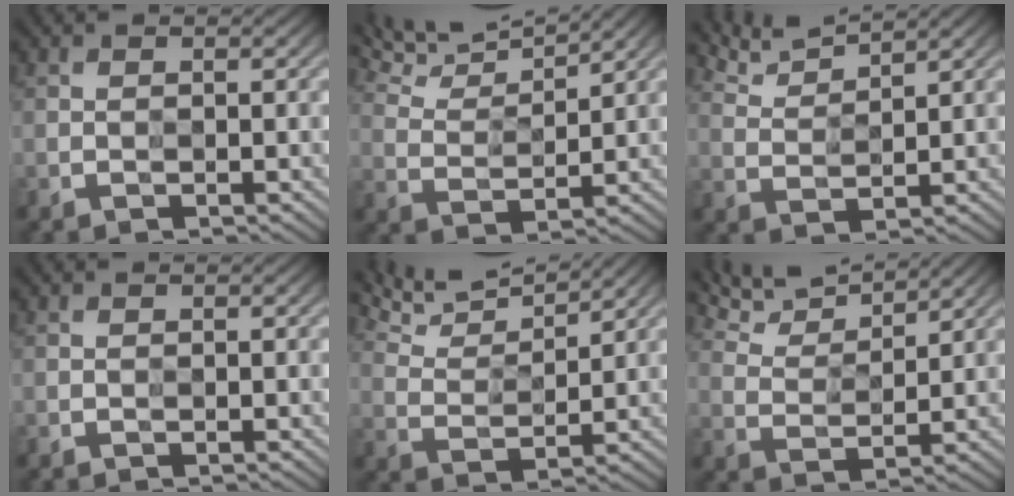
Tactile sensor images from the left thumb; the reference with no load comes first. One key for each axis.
{"total": 9.3, "fx": 8.5, "fy": 1.4, "fz": 3.5, "tx": -0.068, "ty": -0.003, "tz": 0.133}
{"total": 4.7, "fx": 4.6, "fy": 0.4, "fz": 0.9, "tx": -0.037, "ty": 0.007, "tz": 0.101}
{"total": 0.0}
{"total": 8.4, "fx": 7.8, "fy": 1.3, "fz": 2.8, "tx": -0.070, "ty": 0.005, "tz": 0.129}
{"total": 7.9, "fx": 7.4, "fy": 1.4, "fz": 2.5, "tx": -0.066, "ty": 0.007, "tz": 0.126}